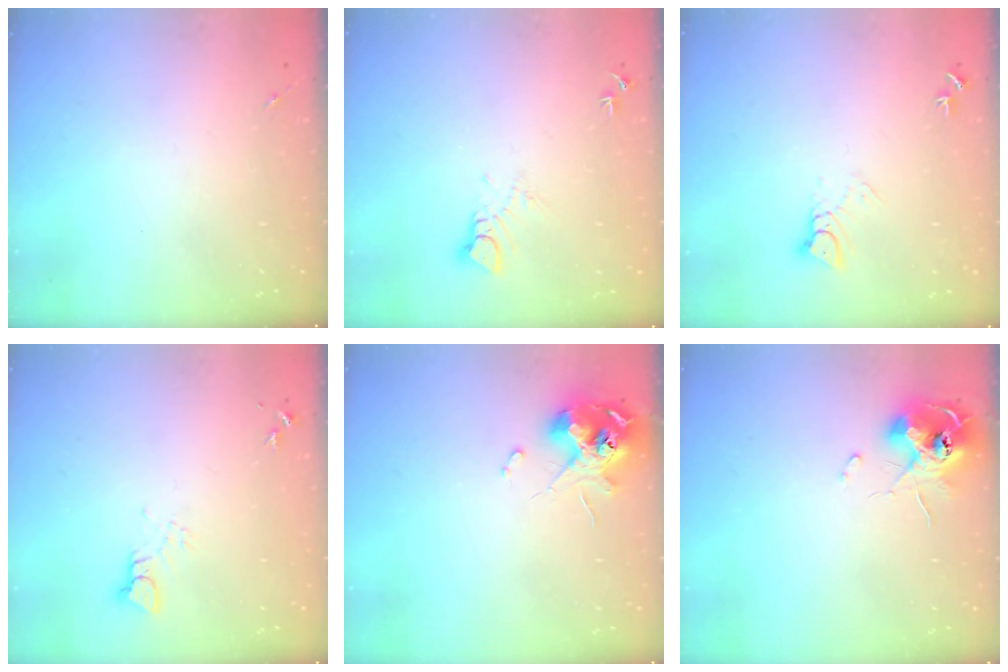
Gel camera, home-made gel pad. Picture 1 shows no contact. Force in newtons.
{"total": 4.7, "press": 4.7, "slide": 0.3}
{"total": 4.7, "press": 4.7, "slide": 0.2}
{"total": 3.4, "press": 3.4, "slide": 0.3}
{"total": 11.3, "press": 11.2, "slide": 1.5}
{"total": 11.3, "press": 11.3, "slide": 0.6}